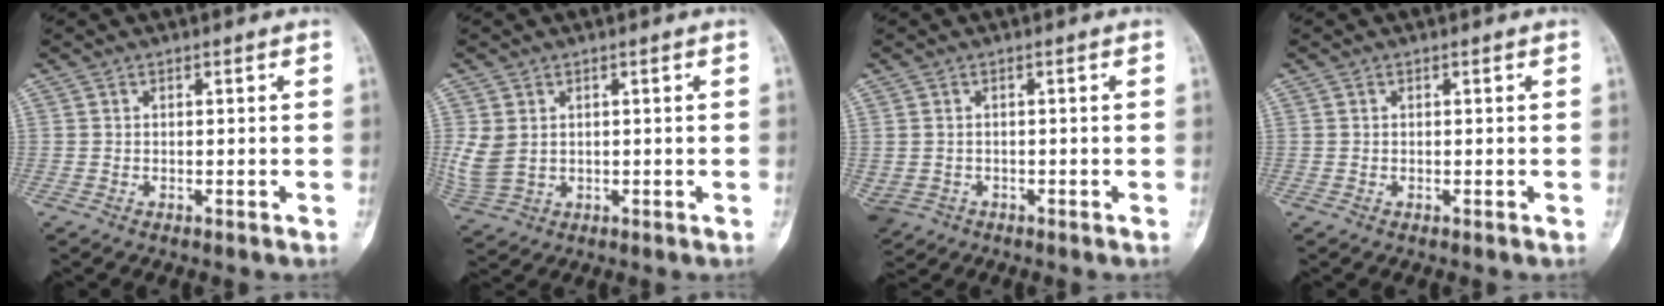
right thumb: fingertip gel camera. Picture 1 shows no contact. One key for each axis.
{"total": 5.6, "fx": 0.9, "fy": 4.3, "fz": 3.4, "tx": -0.079, "ty": -0.002, "tz": 0.034}
{"total": 5.4, "fx": -1.8, "fy": 4.5, "fz": 2.5, "tx": -0.074, "ty": 0.007, "tz": -0.018}
{"total": 0.0}